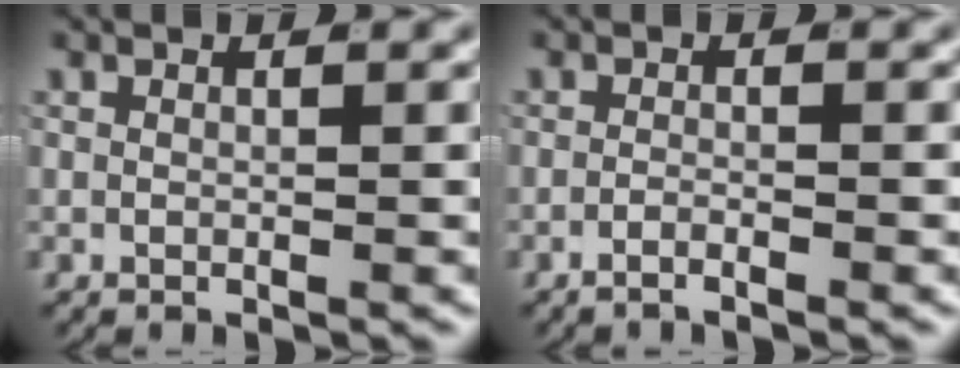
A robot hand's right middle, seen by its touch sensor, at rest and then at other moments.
{"total": 1.7, "force": [-1.6, 0.2, 0.6], "torque": [-0.013, 0.000, -0.032]}